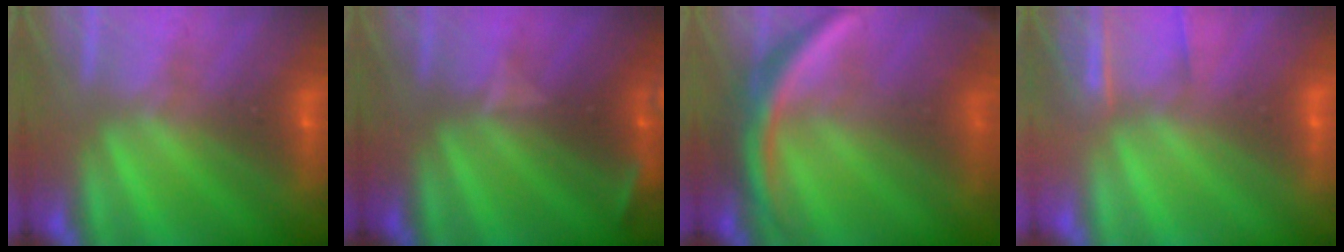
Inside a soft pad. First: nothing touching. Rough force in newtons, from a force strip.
{"total": 3.4}
{"total": 9.5}
{"total": 4.4}